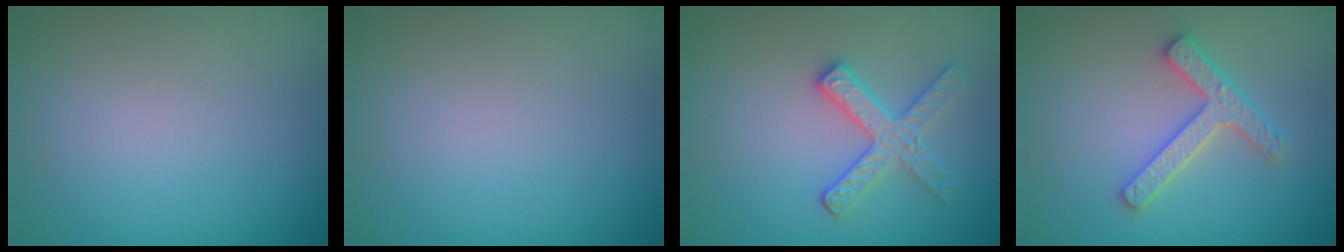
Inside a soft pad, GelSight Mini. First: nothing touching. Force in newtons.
{"total": 0.0}
{"total": 2.8, "press": 2.6, "slide": 1.0}
{"total": 2.7, "press": 2.6, "slide": 0.5}